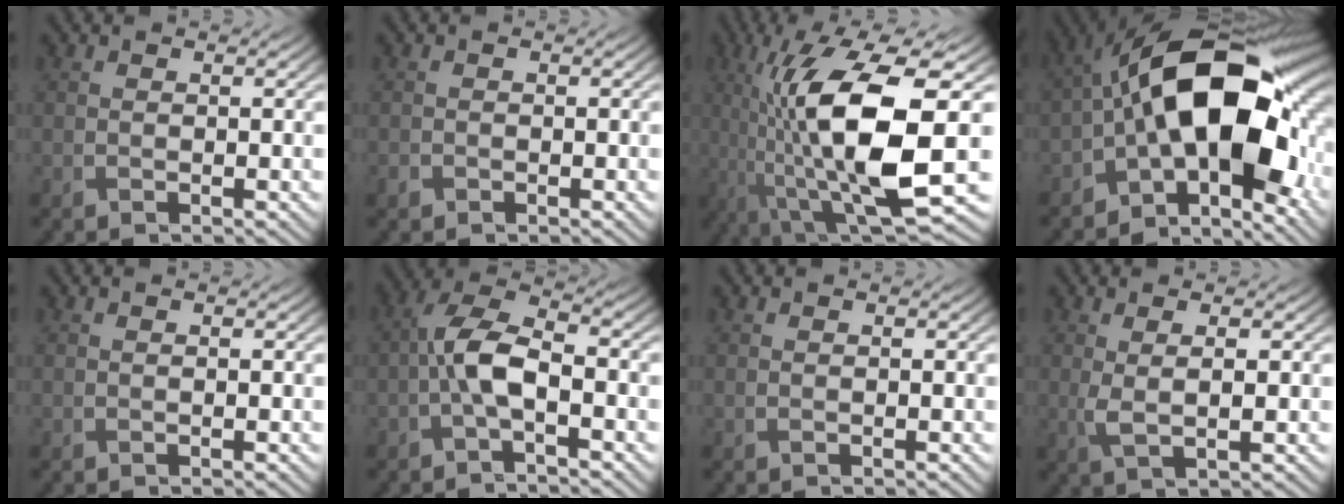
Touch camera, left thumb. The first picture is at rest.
{"total": 0.7, "force": [-0.5, 0.5, 0.2], "torque": [-0.004, -0.005, -0.010]}
{"total": 15.4, "force": [-1.4, 4.5, 14.6], "torque": [-0.270, 0.004, -0.024]}
{"total": 18.1, "force": [-2.4, 9.2, 15.4], "torque": [-0.234, 0.016, -0.056]}
{"total": 0.0}
{"total": 6.2, "force": [-1.6, 2.3, 5.5], "torque": [-0.114, 0.015, -0.042]}
{"total": 0.0}
{"total": 2.8, "force": [0.4, 0.6, 2.7], "torque": [-0.059, -0.002, 0.010]}